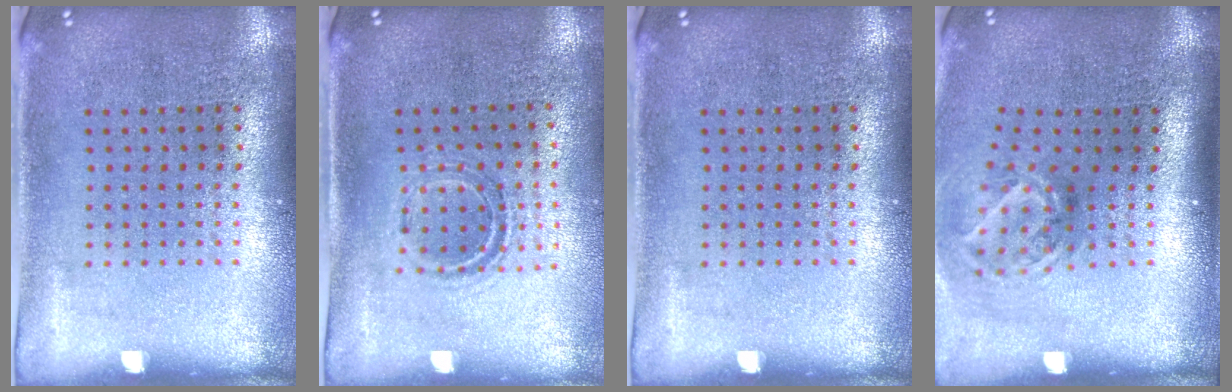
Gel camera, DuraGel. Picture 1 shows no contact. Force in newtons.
{"total": 1.0, "press": 0.9, "slide": 0.3}
{"total": 0.0}
{"total": 2.0, "press": 1.3, "slide": 1.5}